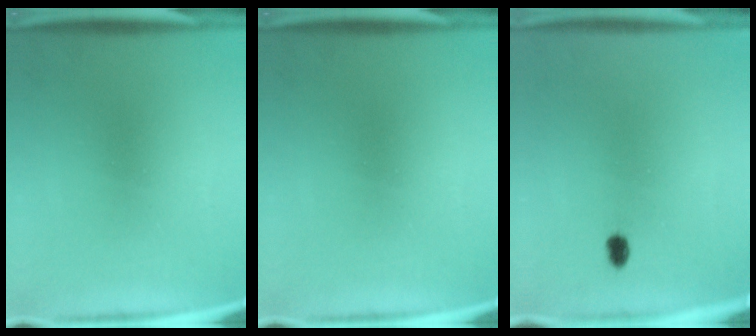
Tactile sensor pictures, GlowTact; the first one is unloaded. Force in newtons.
{"total": 0.0}
{"total": 1.9}